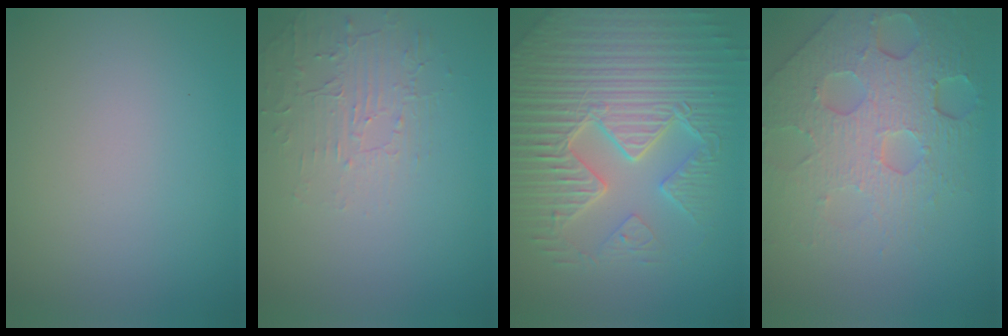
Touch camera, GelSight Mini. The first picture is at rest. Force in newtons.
{"total": 1.9, "press": 0.8, "slide": 1.7}
{"total": 10.0, "press": 6.7, "slide": 7.4}
{"total": 7.9, "press": 5.5, "slide": 5.7}